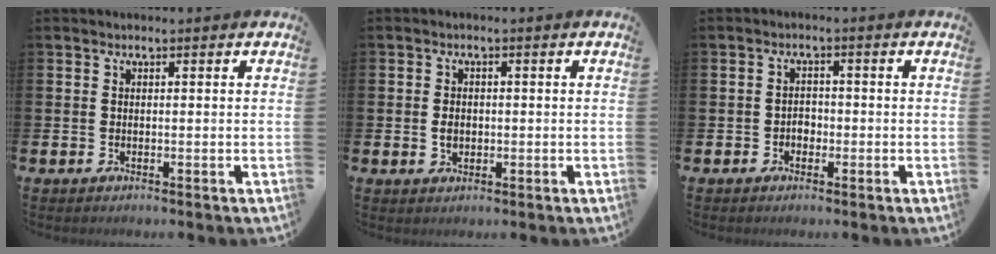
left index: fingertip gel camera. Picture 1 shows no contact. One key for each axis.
{"total": 2.0, "fx": 0.0, "fy": 1.5, "fz": 1.3, "tx": -0.012, "ty": 0.001, "tz": -0.005}
{"total": 1.7, "fx": -0.8, "fy": 1.4, "fz": 0.7, "tx": 0.001, "ty": -0.004, "tz": -0.021}